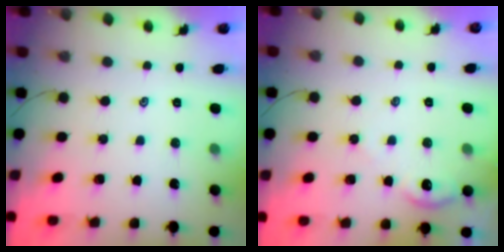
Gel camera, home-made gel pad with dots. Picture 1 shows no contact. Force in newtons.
{"total": 2.2, "press": 2.2, "slide": 0.4}